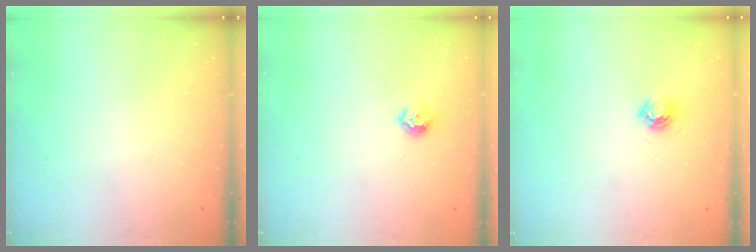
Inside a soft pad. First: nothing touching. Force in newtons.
{"total": 7.2, "press": 7.1, "slide": 1.0}
{"total": 5.9, "press": 5.9, "slide": 0.5}